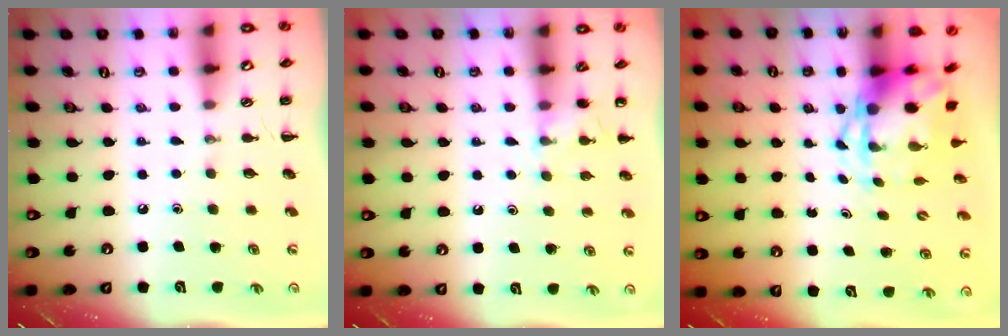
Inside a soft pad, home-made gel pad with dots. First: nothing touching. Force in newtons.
{"total": 5.8, "press": 5.5, "slide": 1.9}
{"total": 4.0, "press": 3.9, "slide": 1.0}